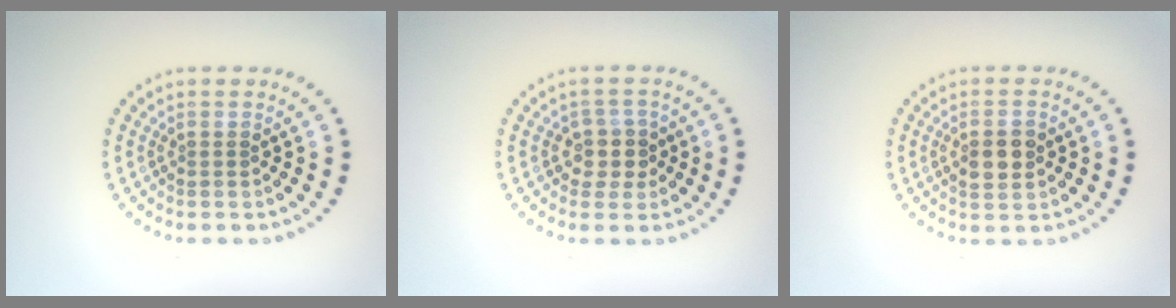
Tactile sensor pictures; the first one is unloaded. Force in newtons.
{"total": 2.6, "press": 2.2, "slide": 1.3}
{"total": 2.8, "press": 2.8, "slide": 0.2}